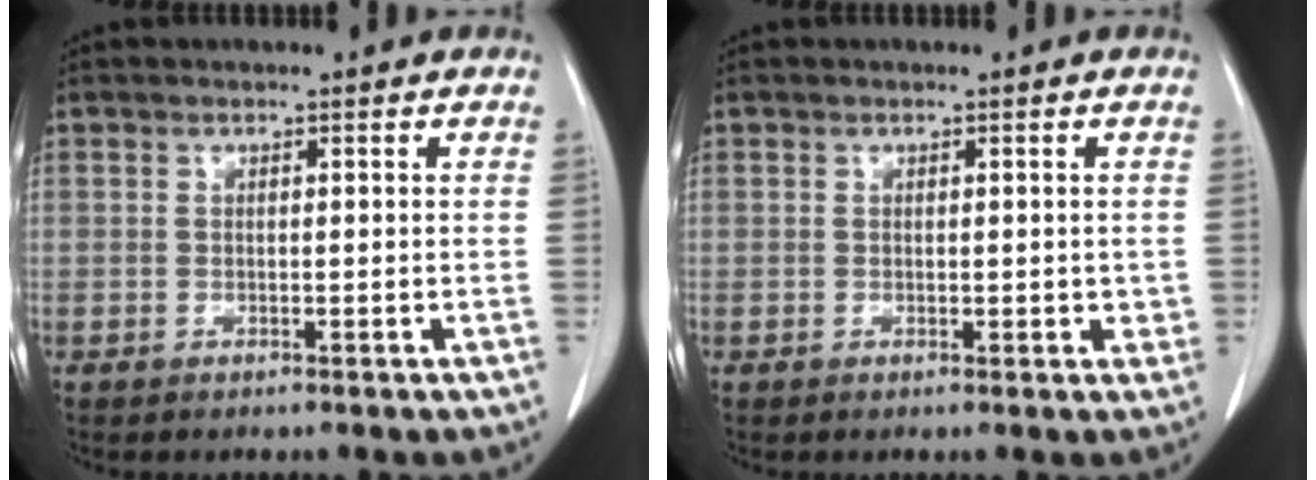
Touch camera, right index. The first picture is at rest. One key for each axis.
{"total": 1.7, "fx": 0.0, "fy": 1.0, "fz": 1.4, "tx": -0.014, "ty": -0.003, "tz": 0.002}